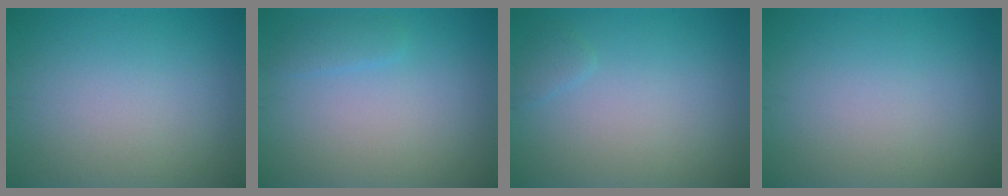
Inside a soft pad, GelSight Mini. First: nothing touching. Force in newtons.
{"total": 1.2, "press": 1.2, "slide": 0.2}
{"total": 0.8, "press": 0.8, "slide": 0.1}
{"total": 0.0}